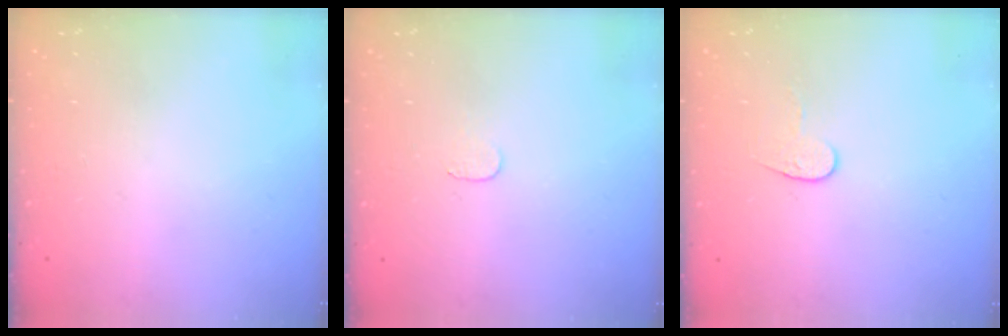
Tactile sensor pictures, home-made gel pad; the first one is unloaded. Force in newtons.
{"total": 3.0, "press": 3.0, "slide": 0.3}
{"total": 6.0, "press": 6.0, "slide": 0.4}